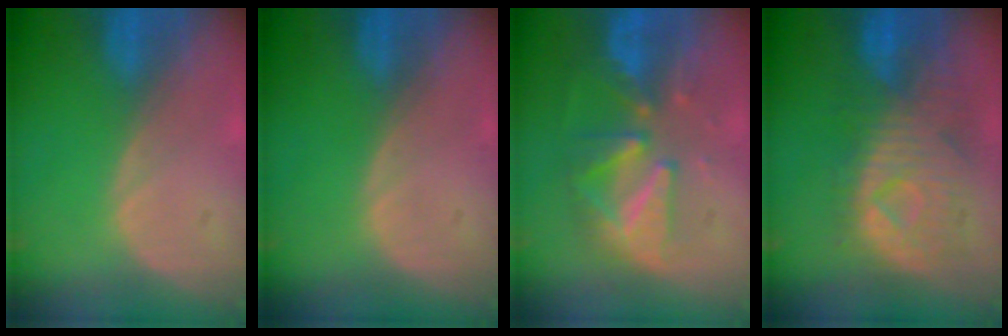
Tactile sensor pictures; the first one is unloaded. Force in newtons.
{"total": 0.0}
{"total": 9.3, "press": 8.5, "slide": 3.7}
{"total": 10.7, "press": 9.5, "slide": 4.9}